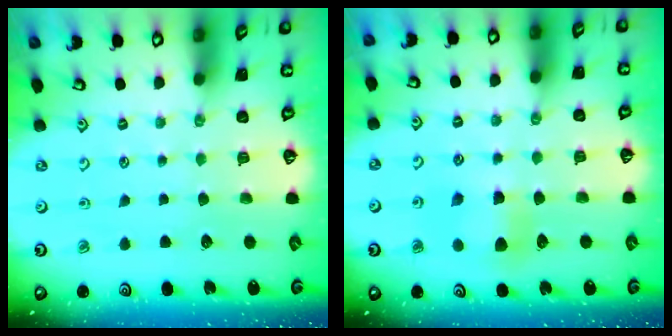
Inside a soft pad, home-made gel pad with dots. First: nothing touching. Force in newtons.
{"total": 6.4, "press": 6.4, "slide": 0.4}